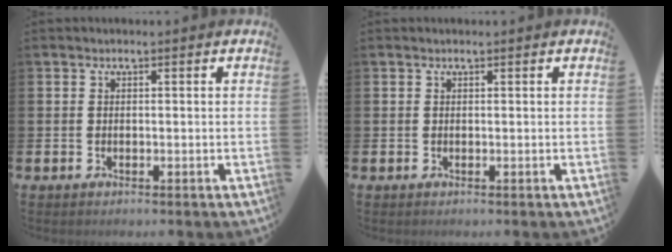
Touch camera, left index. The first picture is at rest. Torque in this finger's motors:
{"motor_torque": [0.20, -0.67, -0.10, 0.02]}